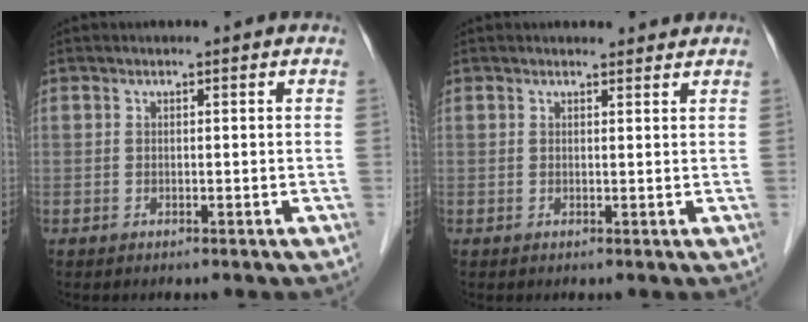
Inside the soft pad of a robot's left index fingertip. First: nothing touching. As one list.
[{"total": 2.6, "force": [2.5, 0.5, 0.4], "torque": [-0.009, 0.003, 0.028]}]